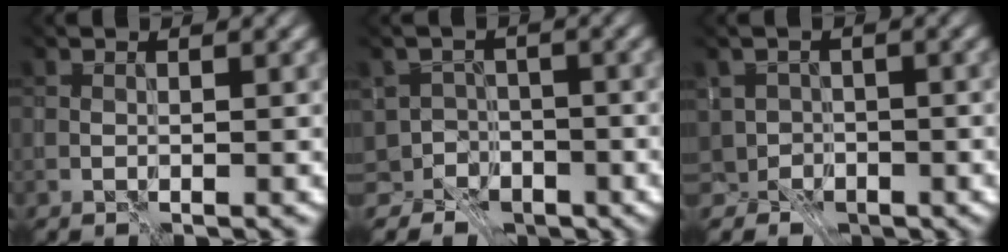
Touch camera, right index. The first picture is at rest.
{"total": 6.3, "force": [-3.8, 5.0, 0.4], "torque": [0.023, -0.011, -0.063]}
{"total": 3.9, "force": [-1.5, 3.6, 0.2], "torque": [0.021, 0.003, -0.033]}